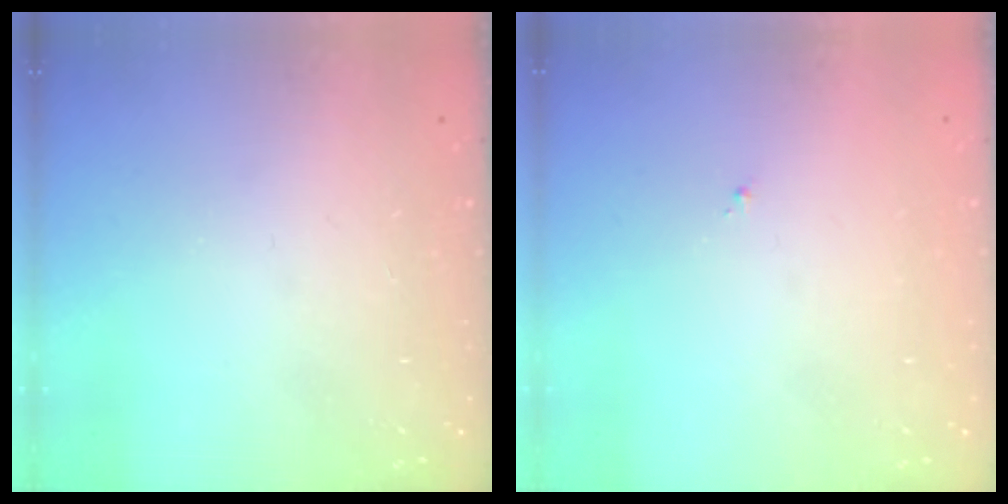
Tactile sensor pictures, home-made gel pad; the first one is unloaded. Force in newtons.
{"total": 0.8, "press": 0.7, "slide": 0.3}